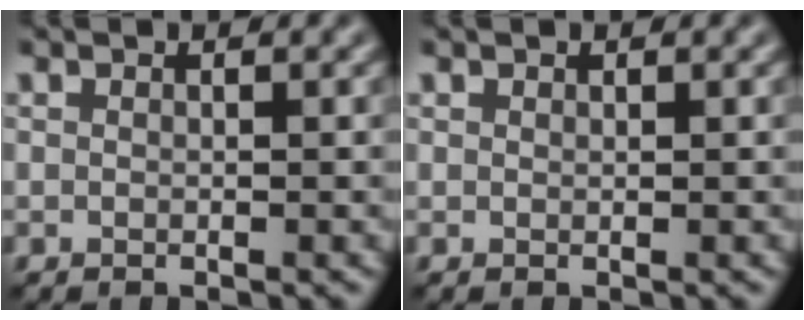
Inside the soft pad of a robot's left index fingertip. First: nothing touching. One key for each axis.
{"total": 0.0}